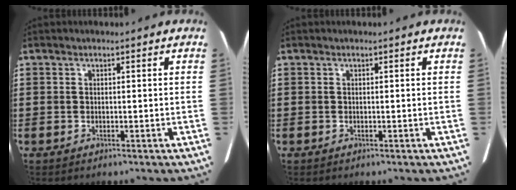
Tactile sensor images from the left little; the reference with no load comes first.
{"total": 0.0}